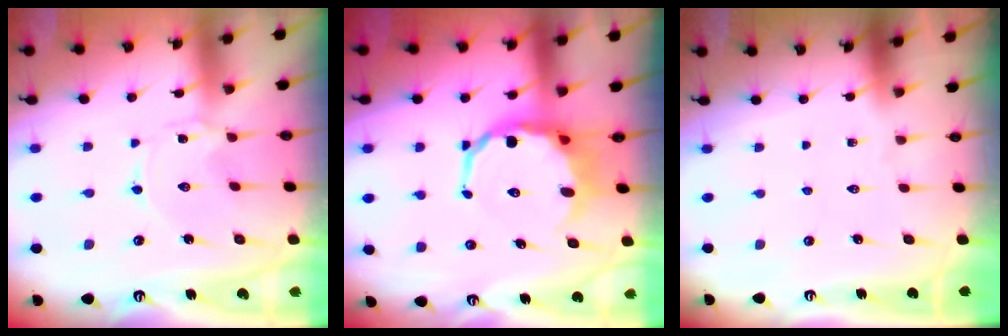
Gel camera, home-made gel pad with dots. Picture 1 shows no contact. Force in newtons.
{"total": 9.7, "press": 9.3, "slide": 2.8}
{"total": 0.0}